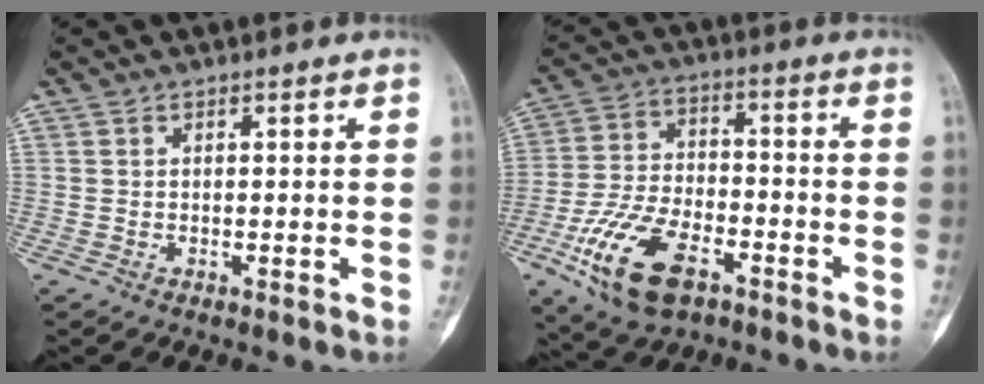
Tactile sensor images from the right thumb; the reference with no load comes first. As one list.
[{"total": 15.4, "force": [-7.5, 8.0, 10.8], "torque": [-0.208, 0.020, -0.134]}]